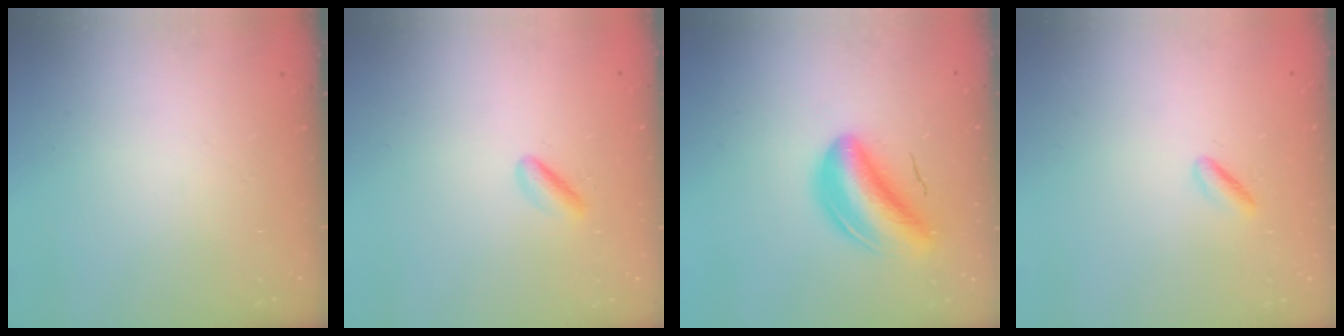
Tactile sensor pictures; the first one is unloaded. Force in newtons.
{"total": 2.3, "press": 2.1, "slide": 1.0}
{"total": 8.2, "press": 7.8, "slide": 2.5}
{"total": 1.1, "press": 0.9, "slide": 0.7}